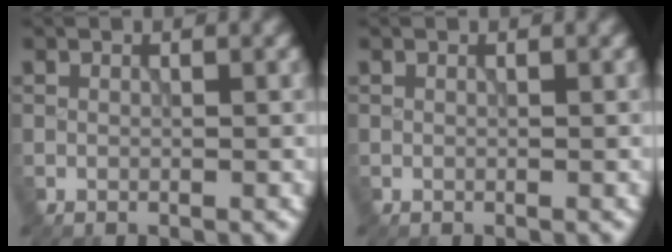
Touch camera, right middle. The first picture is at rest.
{"total": 0.0}